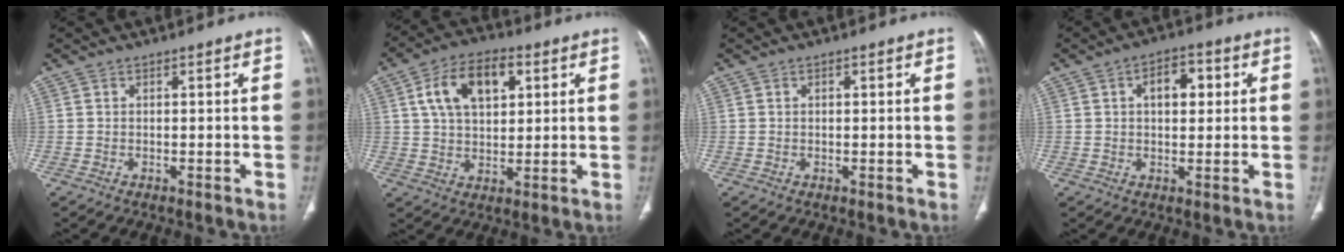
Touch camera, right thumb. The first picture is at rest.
{"total": 12.4, "force": [4.3, 7.4, 9.0], "torque": [-0.139, 0.005, 0.071]}
{"total": 0.6, "force": [0.3, 0.3, 0.4], "torque": [-0.005, 0.002, 0.007]}
{"total": 7.0, "force": [1.8, 4.1, 5.4], "torque": [-0.054, 0.009, 0.026]}